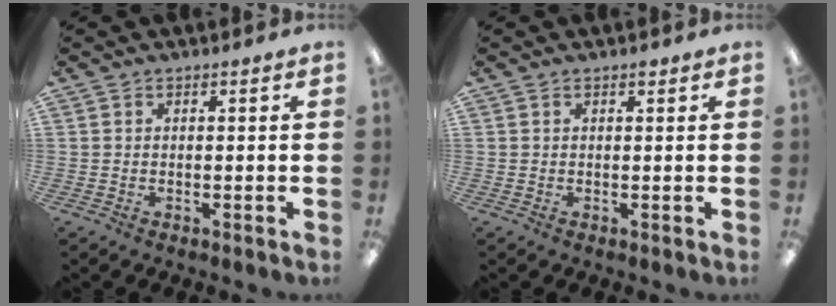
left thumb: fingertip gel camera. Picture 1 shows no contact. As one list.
[{"total": 1.0, "force": [0.8, 0.4, 0.5], "torque": [-0.004, -0.002, 0.012]}]